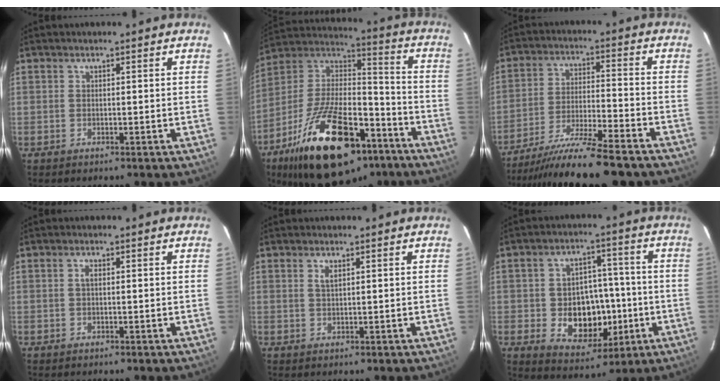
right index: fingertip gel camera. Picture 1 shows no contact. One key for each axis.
{"total": 30.0, "fx": -17.2, "fy": 13.8, "fz": 20.4, "tx": -0.380, "ty": 0.001, "tz": -0.265}
{"total": 17.7, "fx": -15.7, "fy": 0.5, "fz": 8.2, "tx": -0.168, "ty": -0.042, "tz": -0.254}
{"total": 1.0, "fx": 0.2, "fy": 0.4, "fz": 0.9, "tx": -0.018, "ty": 0.003, "tz": 0.000}
{"total": 1.4, "fx": 0.7, "fy": 0.4, "fz": 1.2, "tx": -0.021, "ty": 0.002, "tz": 0.011}
{"total": 12.2, "fx": -2.7, "fy": 9.1, "fz": 7.6, "tx": -0.144, "ty": 0.012, "tz": -0.022}